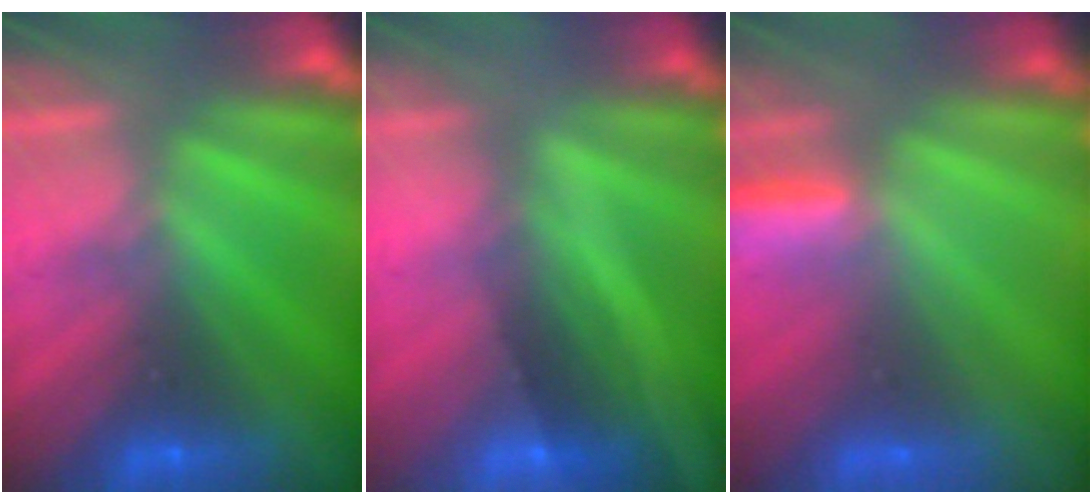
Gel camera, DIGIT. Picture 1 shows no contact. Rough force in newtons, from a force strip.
{"total": 2.1}
{"total": 3.0}